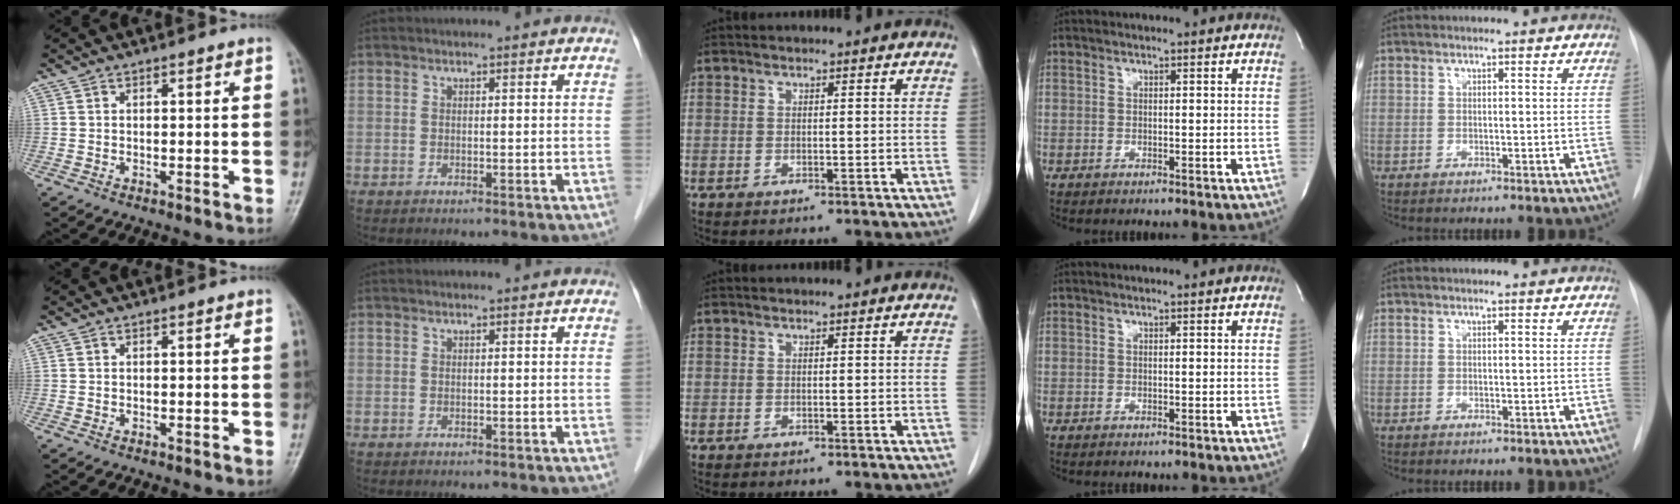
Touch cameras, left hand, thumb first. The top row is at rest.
{}